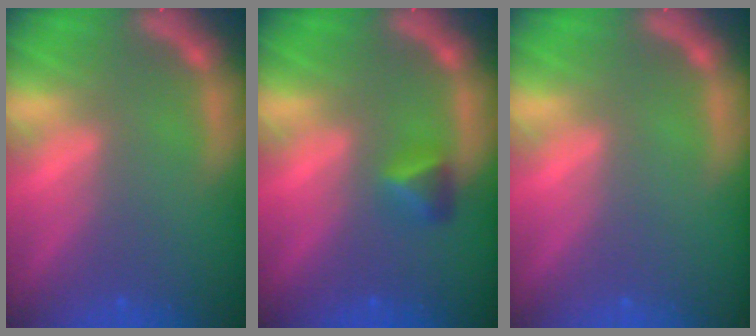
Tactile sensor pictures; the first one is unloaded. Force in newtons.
{"total": 1.9}
{"total": 0.0}